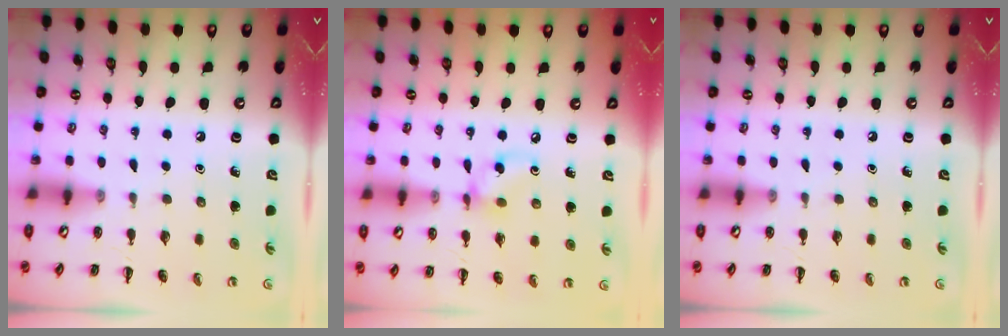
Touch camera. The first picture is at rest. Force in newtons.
{"total": 5.8, "press": 5.8, "slide": 0.3}
{"total": 0.0}